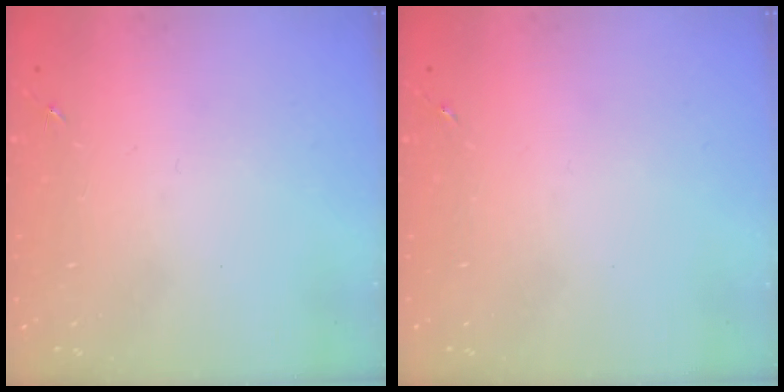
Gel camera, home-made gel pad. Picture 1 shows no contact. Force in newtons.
{"total": 0.0}